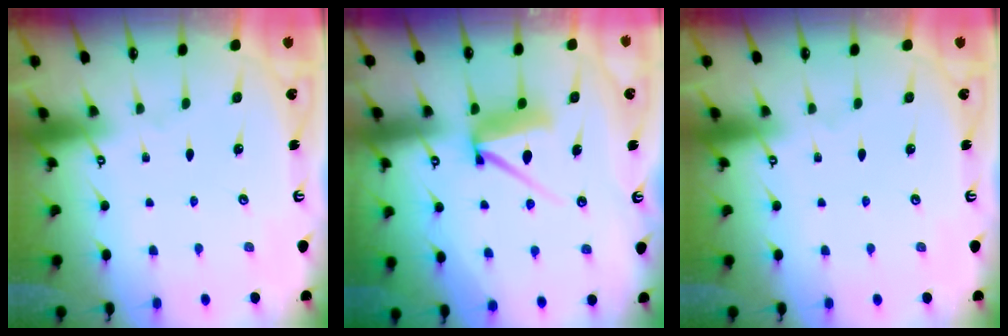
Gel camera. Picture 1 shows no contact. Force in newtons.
{"total": 8.3, "press": 8.2, "slide": 0.9}
{"total": 0.0}